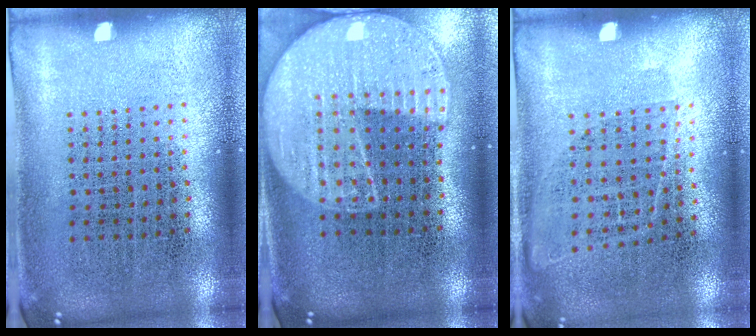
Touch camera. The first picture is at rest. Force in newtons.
{"total": 2.2, "press": 1.9, "slide": 1.1}
{"total": 0.9, "press": 0.7, "slide": 0.6}